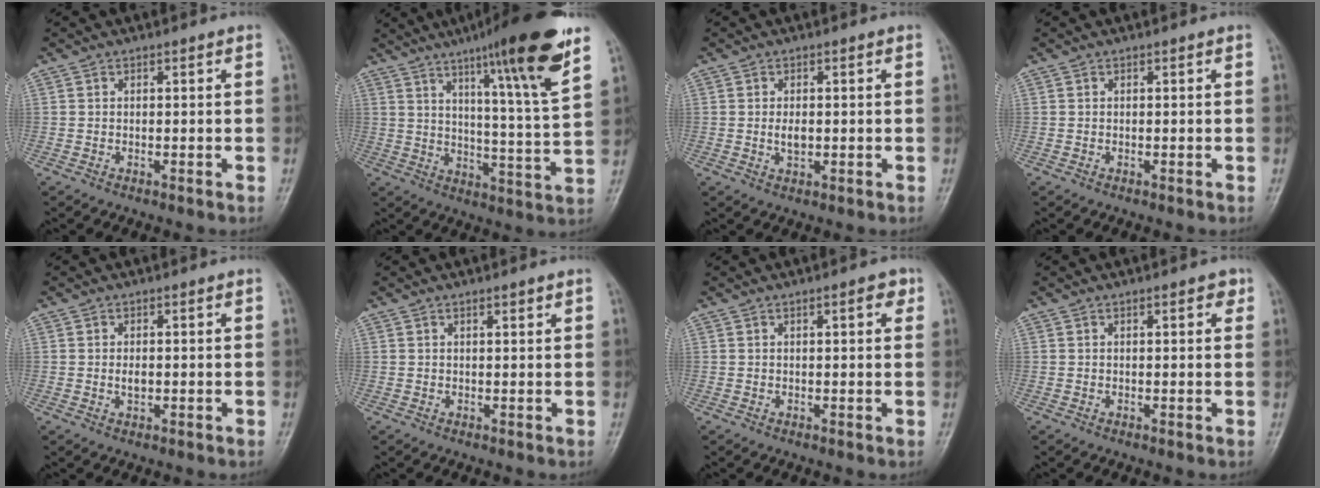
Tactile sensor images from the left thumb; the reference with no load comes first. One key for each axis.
{"total": 19.5, "fx": 11.8, "fy": 1.3, "fz": 15.4, "tx": -0.211, "ty": -0.056, "tz": 0.172}
{"total": 2.4, "fx": -0.1, "fy": 1.4, "fz": 2.0, "tx": -0.034, "ty": -0.003, "tz": 0.000}
{"total": 0.0}
{"total": 1.7, "fx": 0.0, "fy": 1.0, "fz": 1.4, "tx": -0.021, "ty": -0.002, "tz": 0.001}
{"total": 1.4, "fx": 0.9, "fy": 0.2, "fz": 1.0, "tx": -0.015, "ty": -0.004, "tz": 0.015}
{"total": 2.7, "fx": 1.2, "fy": 0.9, "fz": 2.2, "tx": -0.024, "ty": 0.000, "tz": 0.014}
{"total": 2.1, "fx": 1.1, "fy": 0.9, "fz": 1.6, "tx": -0.014, "ty": -0.001, "tz": 0.011}